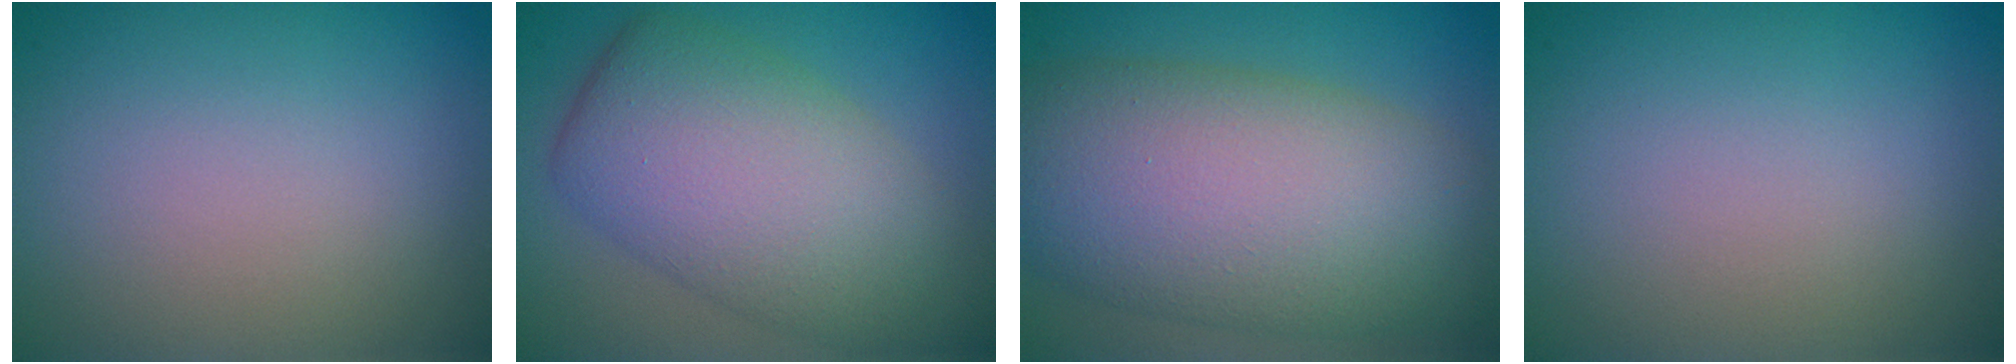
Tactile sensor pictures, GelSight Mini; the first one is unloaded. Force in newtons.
{"total": 8.8, "press": 8.8, "slide": 0.4}
{"total": 12.1, "press": 12.1, "slide": 0.5}
{"total": 0.0}